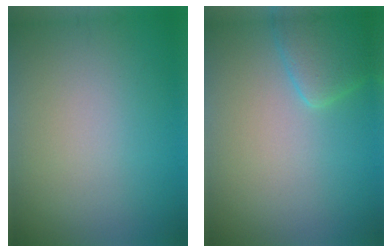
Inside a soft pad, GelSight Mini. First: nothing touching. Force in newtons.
{"total": 2.9, "press": 2.9, "slide": 0.2}